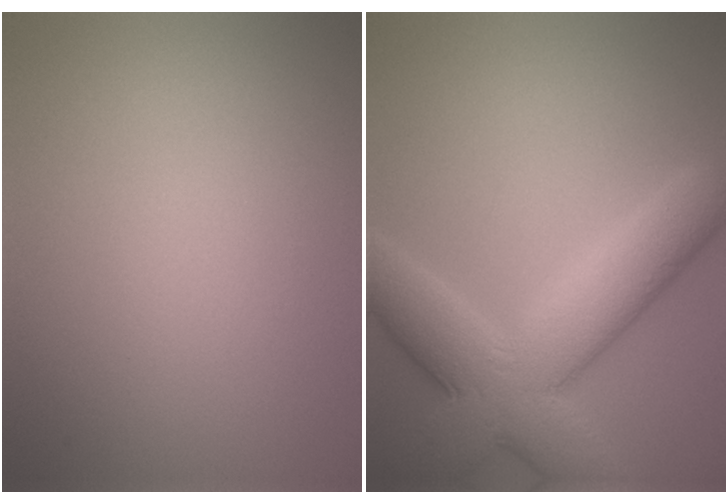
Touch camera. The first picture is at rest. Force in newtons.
{"total": 9.4, "press": 9.4, "slide": 0.3}